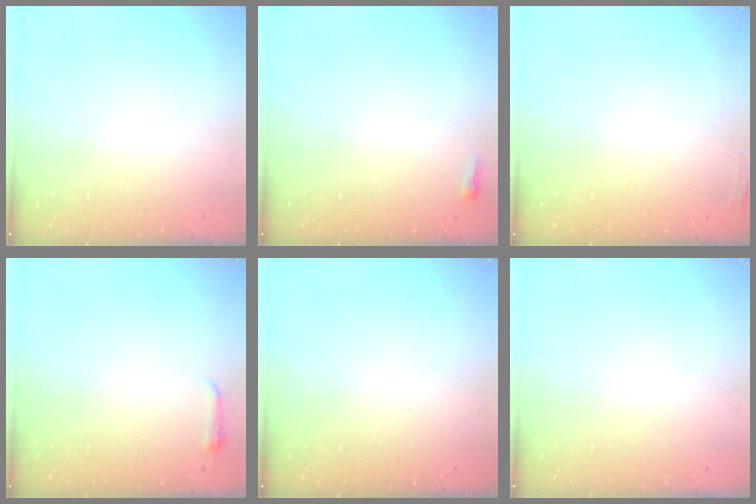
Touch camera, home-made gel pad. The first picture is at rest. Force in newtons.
{"total": 2.4, "press": 2.4, "slide": 0.6}
{"total": 3.1, "press": 3.0, "slide": 0.8}
{"total": 3.0, "press": 2.9, "slide": 0.6}
{"total": 0.0}
{"total": 0.0}